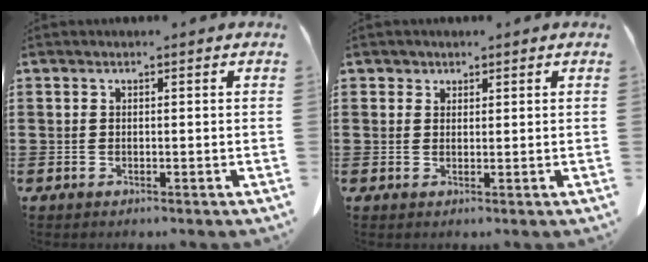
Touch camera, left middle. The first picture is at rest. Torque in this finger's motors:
{"motor_torque": [0.11, 0.63, -0.06, -0.02]}